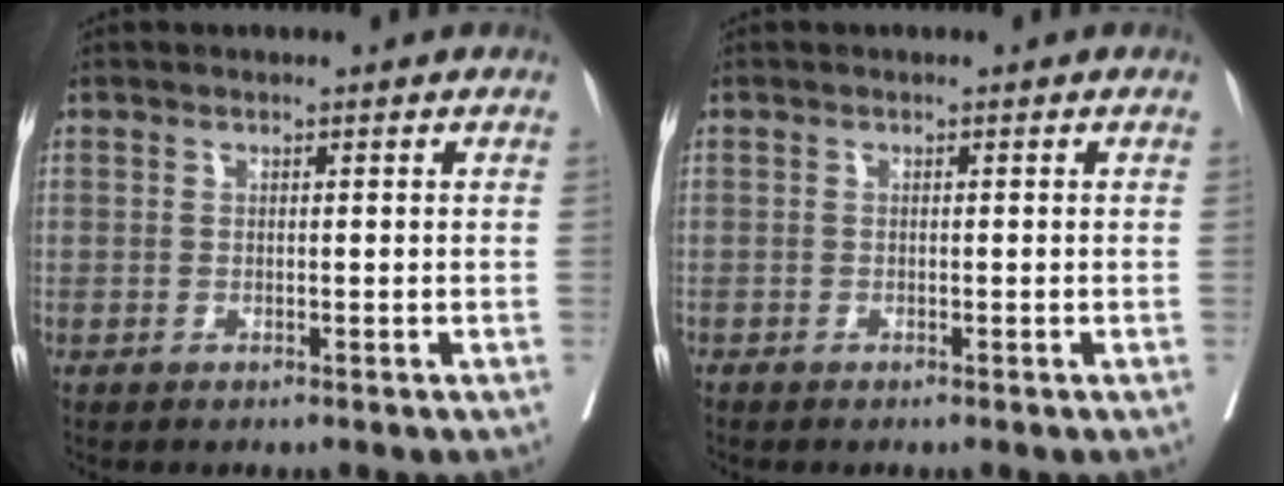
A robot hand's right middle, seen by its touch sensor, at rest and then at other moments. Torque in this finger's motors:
{"motor_torque": [0.31, -0.40, 0.09, 0.01]}